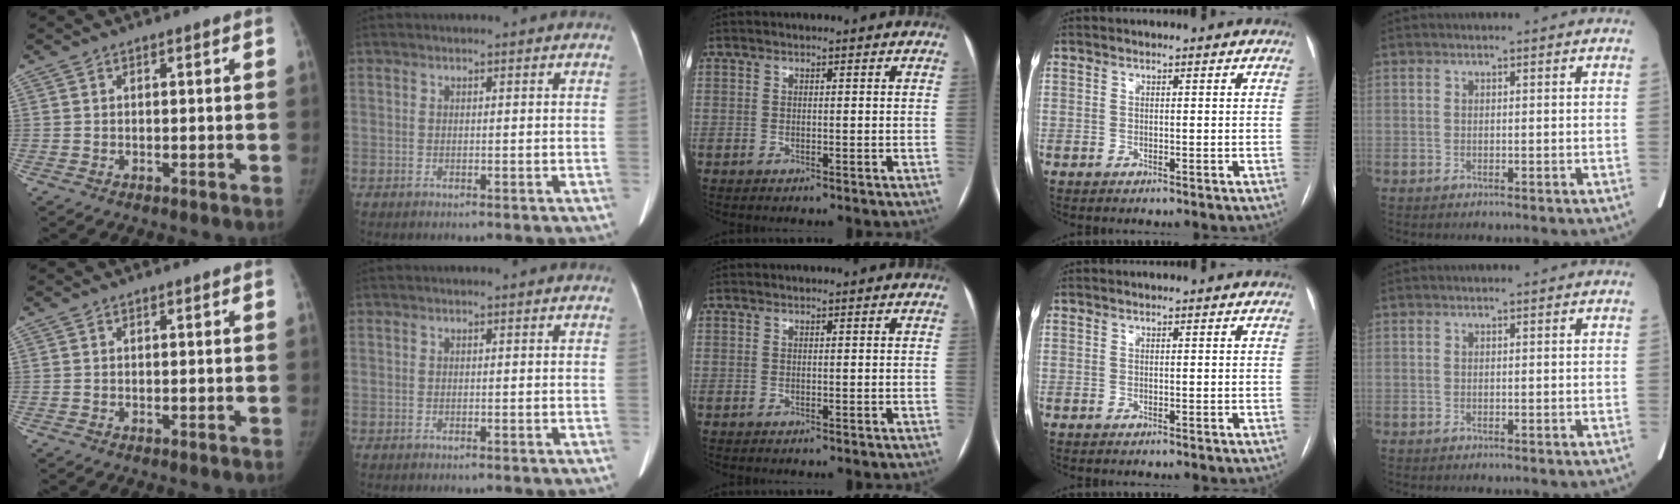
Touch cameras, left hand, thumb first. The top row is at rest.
{}